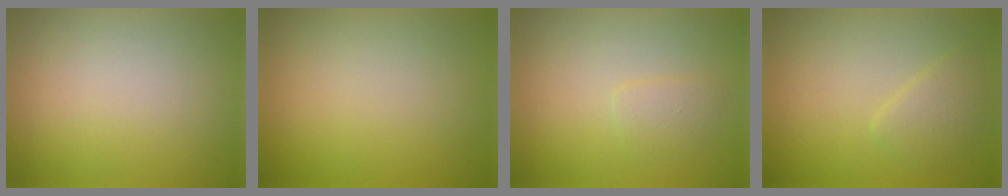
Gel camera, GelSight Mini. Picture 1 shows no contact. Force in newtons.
{"total": 0.0}
{"total": 1.3, "press": 1.3, "slide": 0.1}
{"total": 1.8, "press": 1.8, "slide": 0.1}